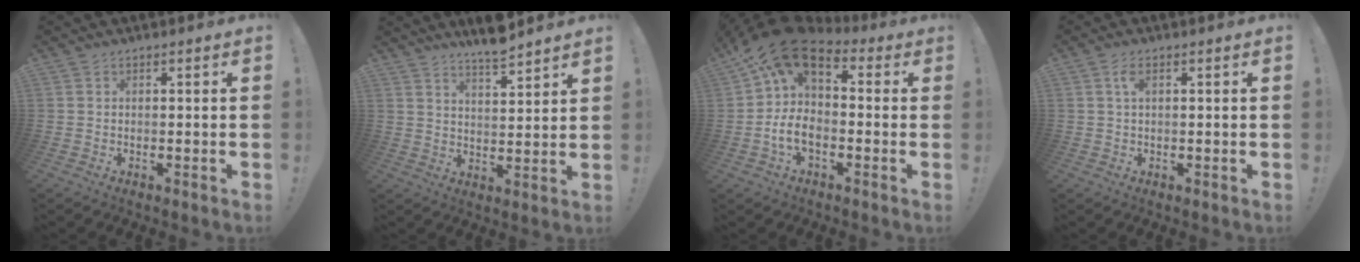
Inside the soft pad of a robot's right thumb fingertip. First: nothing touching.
{"total": 7.5, "force": [6.8, 0.7, 3.1], "torque": [-0.046, -0.047, 0.118]}
{"total": 14.3, "force": [3.7, 7.3, 11.7], "torque": [-0.209, -0.037, 0.061]}
{"total": 2.9, "force": [1.3, 1.9, 1.8], "torque": [-0.023, -0.001, 0.020]}